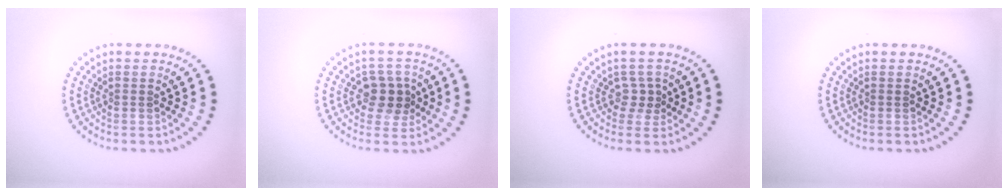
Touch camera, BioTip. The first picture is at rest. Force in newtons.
{"total": 3.2, "press": 3.0, "slide": 1.2}
{"total": 1.6, "press": 1.1, "slide": 1.1}
{"total": 0.0}